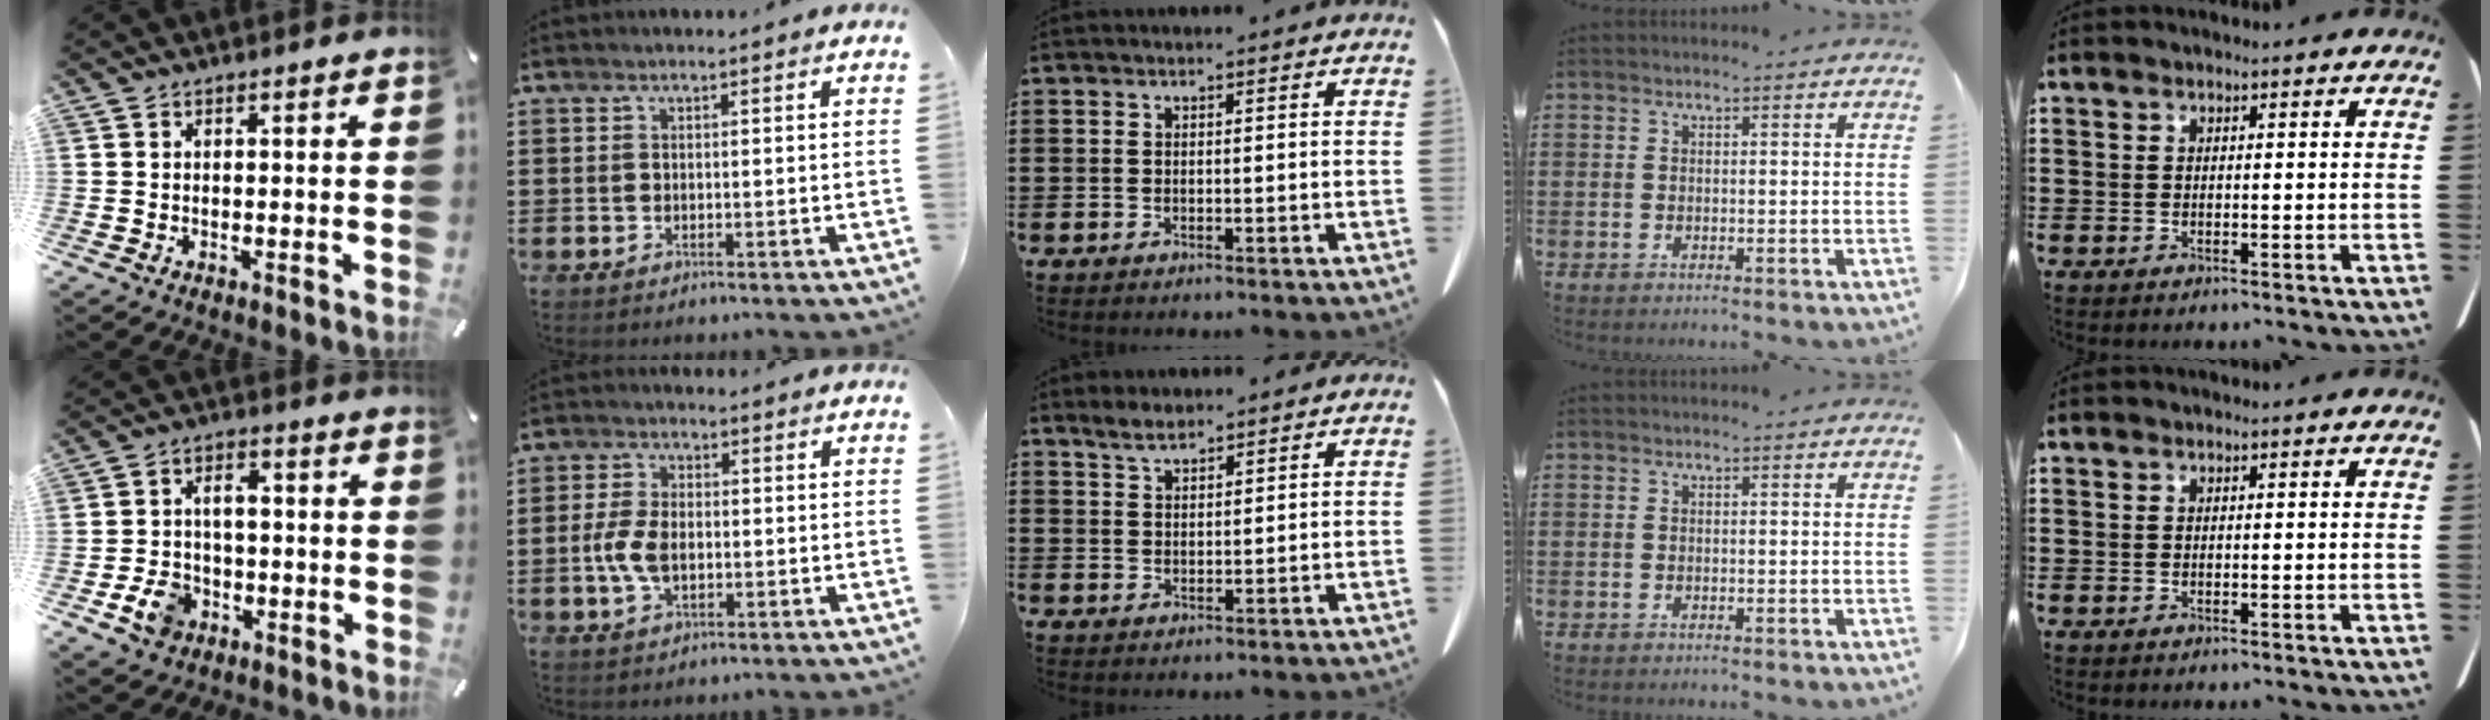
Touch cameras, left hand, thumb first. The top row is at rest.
{"thumb": {"total": 8.5, "force": [-1.9, 6.9, 4.7], "torque": [-0.094, 0.018, -0.032]}, "index": {"total": 5.7, "force": [-0.7, 3.1, 4.7], "torque": [-0.112, -0.002, -0.019]}, "middle": {"total": 2.9, "force": [2.4, 0.8, 1.4], "torque": [-0.034, 0.001, 0.046]}}